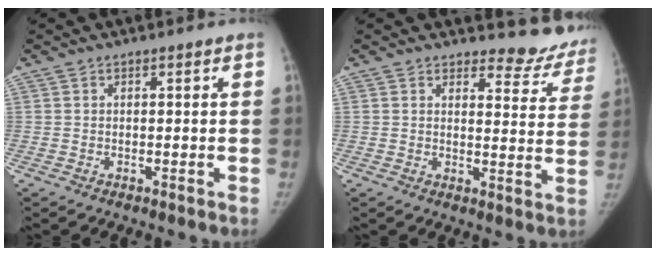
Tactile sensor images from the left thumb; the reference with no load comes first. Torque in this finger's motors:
{"motor_torque": [0.04, -0.07, -0.01, 0.10, 0.00]}